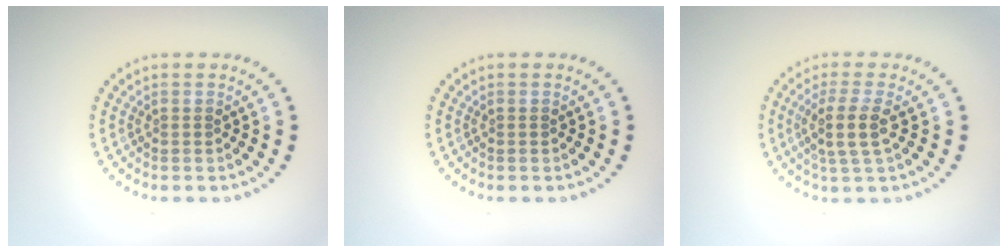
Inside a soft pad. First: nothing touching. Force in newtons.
{"total": 0.0}
{"total": 3.0, "press": 2.5, "slide": 1.6}